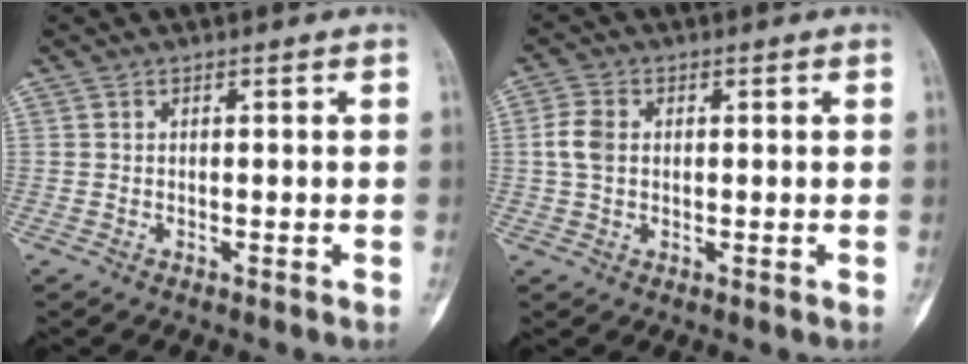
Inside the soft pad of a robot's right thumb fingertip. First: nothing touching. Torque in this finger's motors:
{"motor_torque": [-0.32, 0.47, 0.04, 0.00, 0.05]}